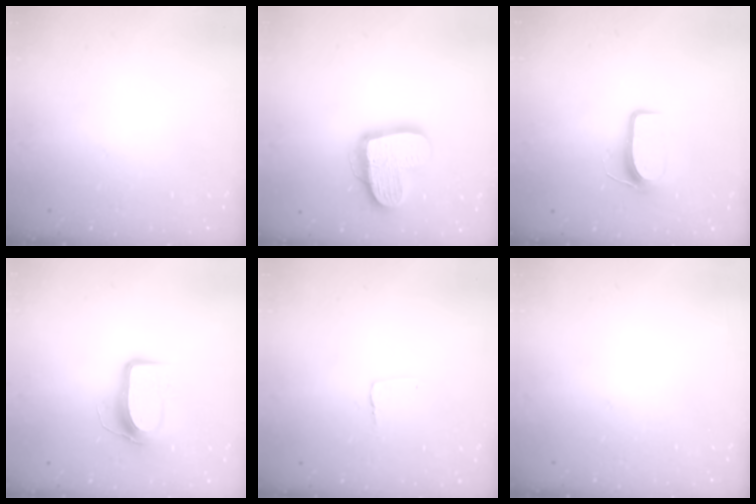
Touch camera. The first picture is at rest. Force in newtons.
{"total": 18.1, "press": 18.0, "slide": 1.8}
{"total": 7.9, "press": 7.9, "slide": 0.7}
{"total": 10.0, "press": 10.0, "slide": 1.0}
{"total": 2.7, "press": 2.7, "slide": 0.2}
{"total": 0.0}